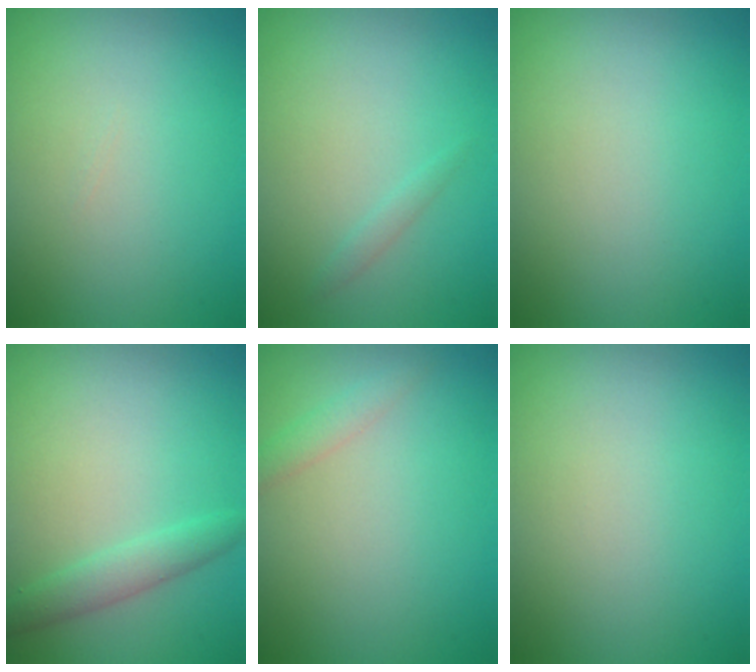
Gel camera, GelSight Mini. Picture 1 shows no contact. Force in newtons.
{"total": 0.7, "press": 0.7, "slide": 0.0}
{"total": 0.0}
{"total": 2.2, "press": 2.2, "slide": 0.0}
{"total": 1.3, "press": 1.3, "slide": 0.0}
{"total": 0.0}